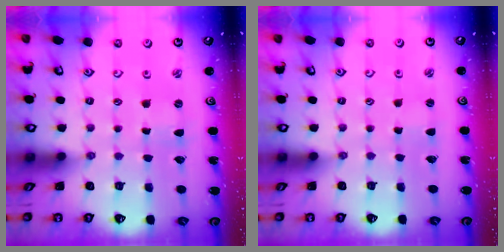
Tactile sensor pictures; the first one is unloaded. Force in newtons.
{"total": 1.0, "press": 1.0, "slide": 0.2}